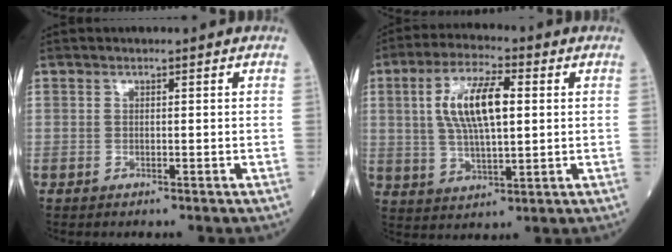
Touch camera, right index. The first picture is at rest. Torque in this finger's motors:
{"motor_torque": [1.28, 0.87, 0.29, 0.16]}